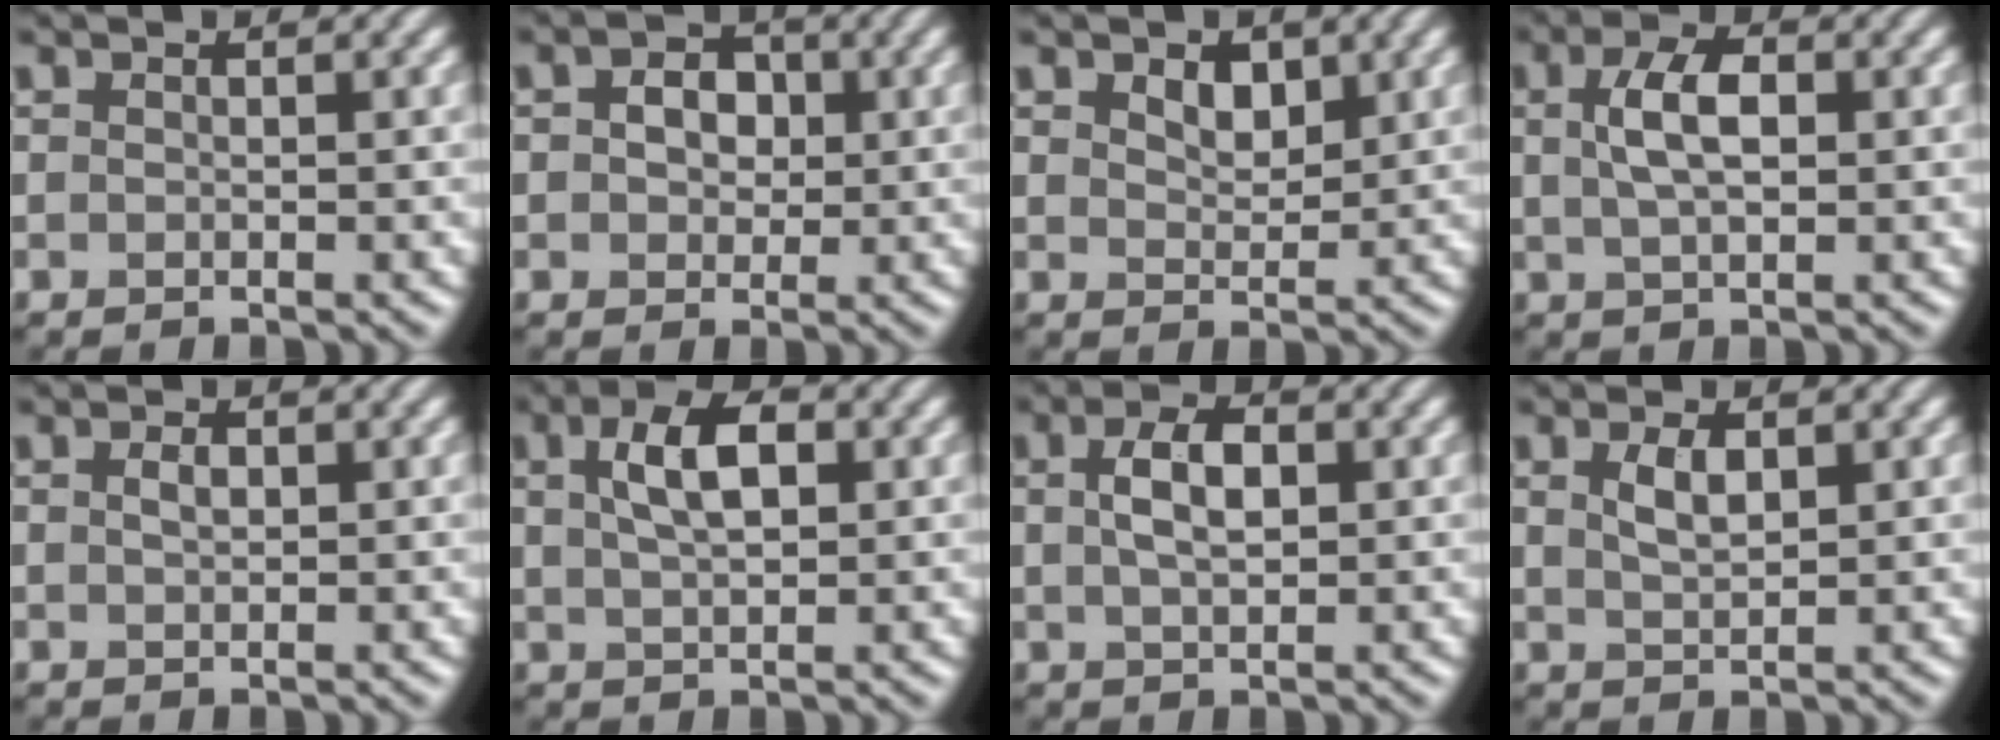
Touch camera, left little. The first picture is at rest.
{"total": 3.5, "force": [0.7, 2.6, 2.2], "torque": [-0.029, 0.006, -0.006]}
{"total": 2.2, "force": [1.1, 1.4, 1.3], "torque": [-0.028, -0.001, 0.019]}
{"total": 3.9, "force": [0.7, 1.9, 3.4], "torque": [-0.071, 0.006, 0.012]}
{"total": 1.1, "force": [0.3, 0.6, 0.8], "torque": [-0.017, 0.002, 0.006]}
{"total": 4.6, "force": [1.3, 2.2, 3.8], "torque": [-0.072, 0.009, 0.021]}
{"total": 3.6, "force": [0.7, 1.9, 3.0], "torque": [-0.062, 0.004, 0.012]}
{"total": 2.2, "force": [0.9, 1.0, 1.8], "torque": [-0.039, 0.001, 0.020]}